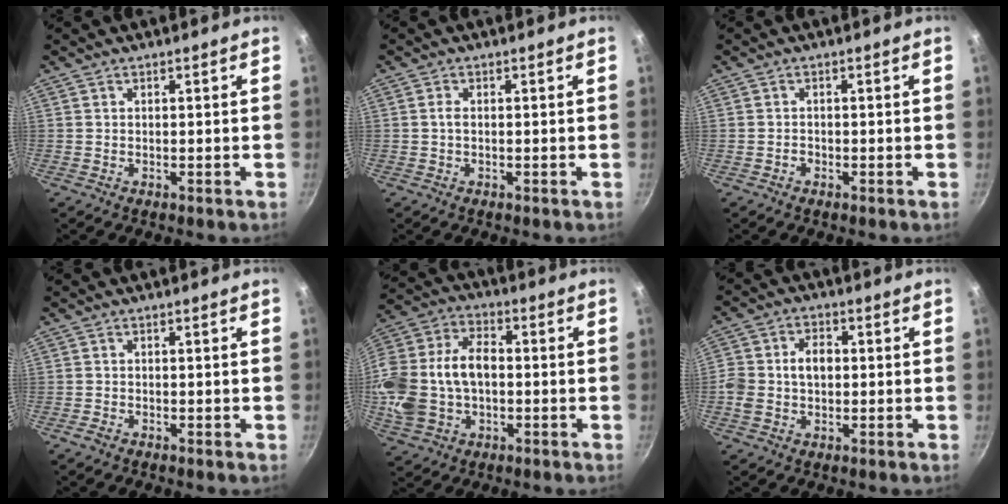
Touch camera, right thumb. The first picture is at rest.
{"total": 1.2, "force": [0.0, 0.7, 1.0], "torque": [-0.019, 0.003, -0.002]}
{"total": 0.9, "force": [-0.6, 0.6, 0.2], "torque": [-0.006, 0.007, -0.011]}
{"total": 1.4, "force": [-0.9, 0.8, 0.7], "torque": [-0.017, 0.006, -0.018]}
{"total": 19.7, "force": [-1.0, 13.5, 14.3], "torque": [-0.301, 0.044, -0.016]}
{"total": 7.6, "force": [-0.3, 5.6, 5.1], "torque": [-0.080, 0.020, -0.015]}